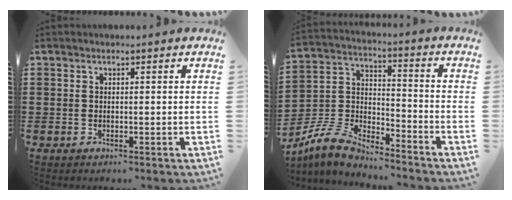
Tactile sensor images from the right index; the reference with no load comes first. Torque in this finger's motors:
{"motor_torque": [-0.92, 0.94, 0.11, -0.01]}